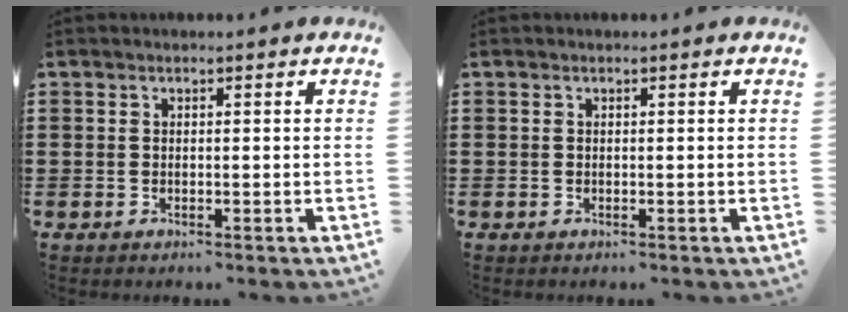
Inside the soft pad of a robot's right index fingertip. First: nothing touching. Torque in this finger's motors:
{"motor_torque": [-0.24, 0.40, 0.00, -0.01]}